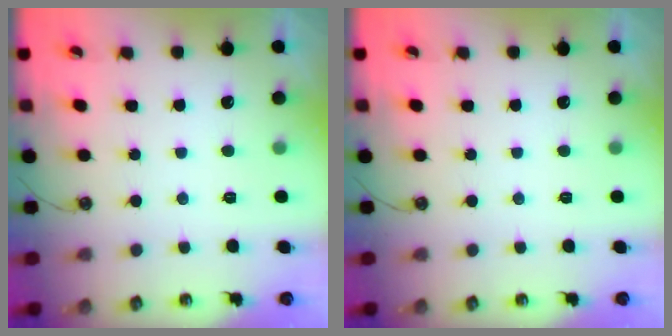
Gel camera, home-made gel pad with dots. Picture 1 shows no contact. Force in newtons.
{"total": 0.0}